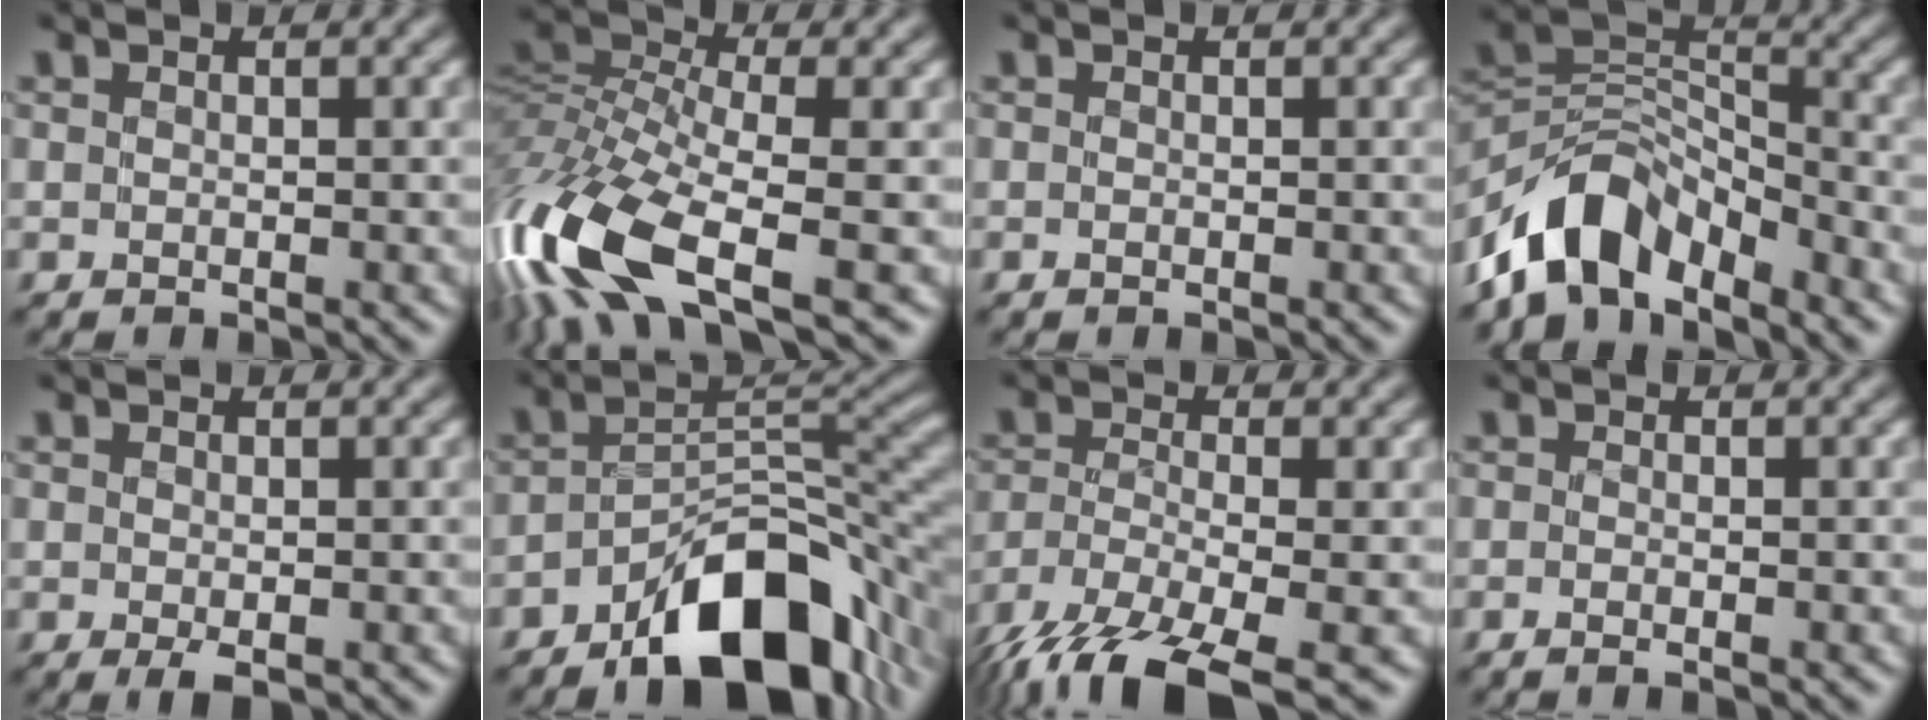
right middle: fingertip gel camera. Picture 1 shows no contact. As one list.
[{"total": 12.3, "force": [-5.2, 4.9, 10.0], "torque": [-0.233, 0.000, -0.100]}, {"total": 0.0}, {"total": 7.7, "force": [-5.8, 3.8, 3.4], "torque": [-0.048, 0.007, -0.117]}, {"total": 1.0, "force": [-0.4, 0.4, 0.8], "torque": [-0.015, -0.004, -0.006]}, {"total": 11.8, "force": [-7.0, 5.3, 7.9], "torque": [-0.115, 0.000, -0.119]}, {"total": 9.4, "force": [-6.9, 2.8, 5.9], "torque": [-0.128, -0.017, -0.130]}, {"total": 1.1, "force": [-0.4, 0.5, 0.9], "torque": [-0.015, -0.003, -0.006]}]